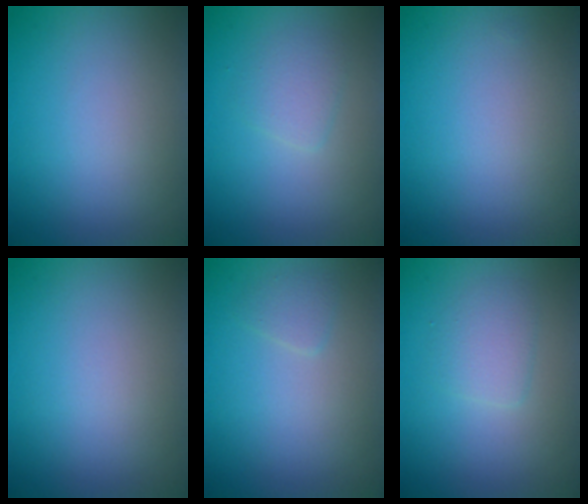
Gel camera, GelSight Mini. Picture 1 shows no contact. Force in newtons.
{"total": 1.8, "press": 1.8, "slide": 0.0}
{"total": 0.0}
{"total": 0.0}
{"total": 1.0, "press": 1.0, "slide": 0.1}
{"total": 1.9, "press": 1.9, "slide": 0.1}